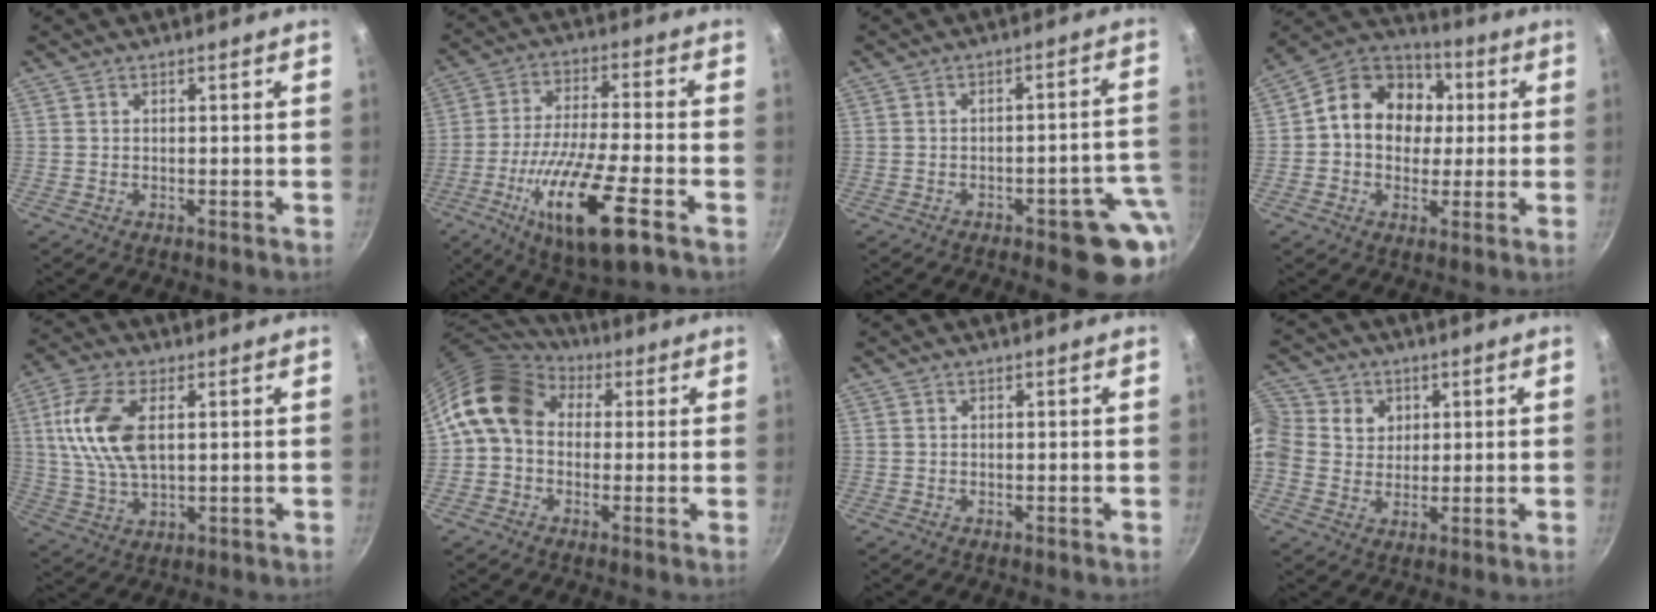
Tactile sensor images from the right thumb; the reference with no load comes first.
{"total": 17.4, "force": [-7.6, 3.8, 15.2], "torque": [-0.279, 0.019, -0.138]}
{"total": 11.1, "force": [-4.2, 4.3, 9.3], "torque": [-0.061, 0.040, -0.046]}
{"total": 15.0, "force": [1.9, 12.3, 8.4], "torque": [-0.098, 0.027, 0.012]}
{"total": 12.7, "force": [2.7, 6.6, 10.5], "torque": [-0.207, 0.001, 0.050]}
{"total": 11.9, "force": [2.4, 9.3, 7.1], "torque": [-0.107, 0.019, 0.019]}
{"total": 0.0}
{"total": 12.4, "force": [3.0, 11.1, 4.5], "torque": [-0.094, 0.013, 0.044]}